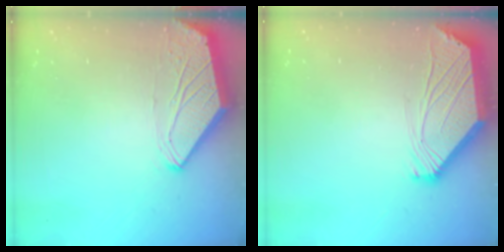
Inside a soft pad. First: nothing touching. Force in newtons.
{"total": 2.4, "press": 2.4, "slide": 0.6}